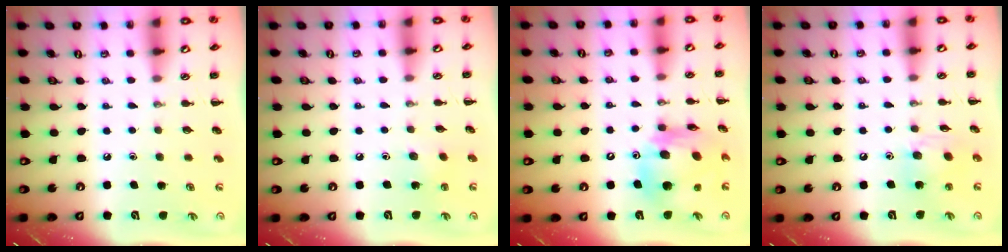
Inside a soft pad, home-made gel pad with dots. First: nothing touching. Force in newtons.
{"total": 3.4, "press": 3.2, "slide": 1.2}
{"total": 15.2, "press": 14.5, "slide": 4.5}
{"total": 10.7, "press": 10.5, "slide": 2.2}